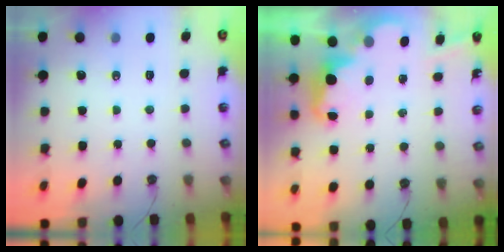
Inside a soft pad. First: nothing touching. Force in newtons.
{"total": 2.3, "press": 2.2, "slide": 0.5}